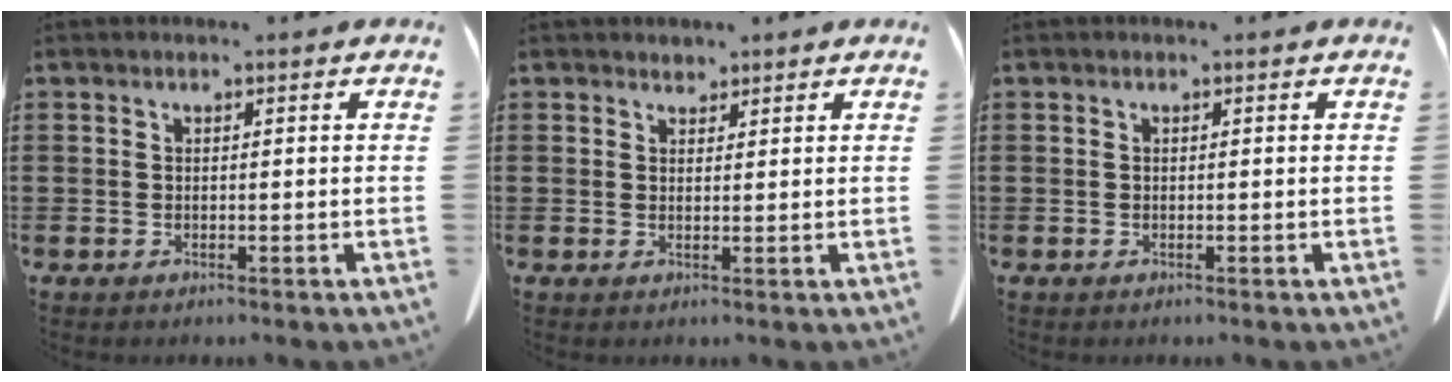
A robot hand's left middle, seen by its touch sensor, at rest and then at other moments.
{"total": 1.6, "force": [1.5, 0.6, -0.1], "torque": [-0.003, 0.003, 0.030]}
{"total": 0.0}